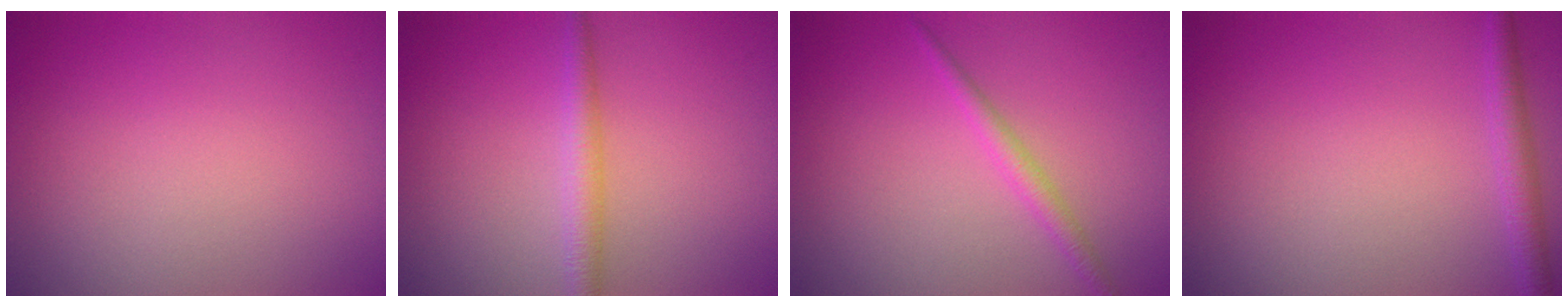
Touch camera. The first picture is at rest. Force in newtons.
{"total": 2.1, "press": 2.1, "slide": 0.0}
{"total": 1.6, "press": 1.6, "slide": 0.1}
{"total": 1.9, "press": 1.9, "slide": 0.1}